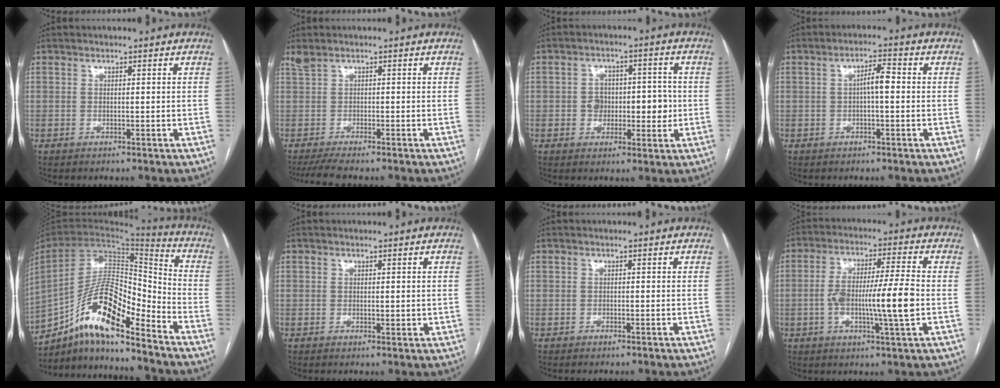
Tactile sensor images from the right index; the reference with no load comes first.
{"total": 3.4, "force": [-1.6, 1.1, 2.8], "torque": [-0.079, 0.000, -0.029]}
{"total": 6.8, "force": [-0.6, 4.4, 5.1], "torque": [-0.058, 0.021, -0.003]}
{"total": 3.4, "force": [-0.1, 0.7, 3.3], "torque": [-0.054, 0.010, -0.002]}
{"total": 17.6, "force": [-12.0, 3.6, 12.3], "torque": [-0.241, 0.016, -0.216]}
{"total": 1.3, "force": [0.3, 0.6, 1.1], "torque": [-0.016, -0.005, 0.007]}
{"total": 0.0}
{"total": 11.2, "force": [-1.7, 0.5, 11.0], "torque": [-0.199, 0.005, -0.034]}